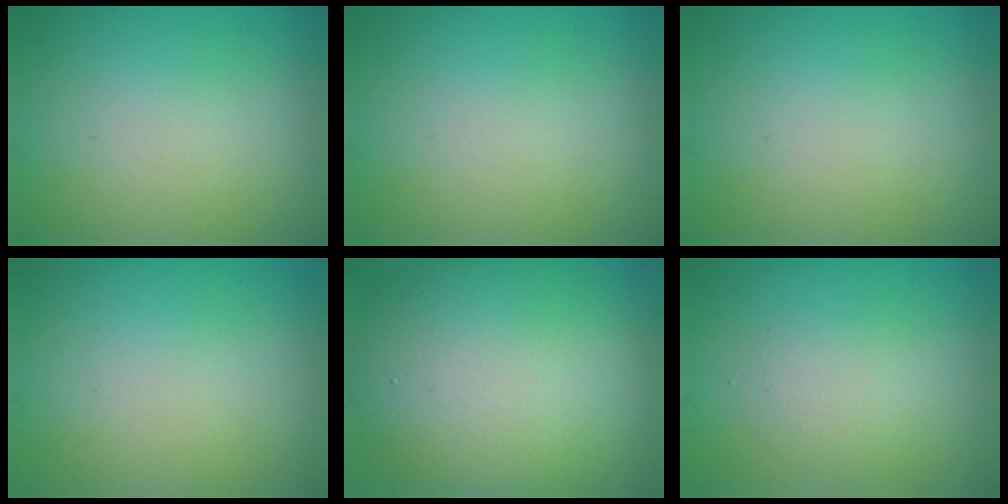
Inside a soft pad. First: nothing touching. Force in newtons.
{"total": 0.0}
{"total": 0.0}
{"total": 0.0}
{"total": 11.5, "press": 11.5, "slide": 0.6}
{"total": 1.8, "press": 1.8, "slide": 0.0}